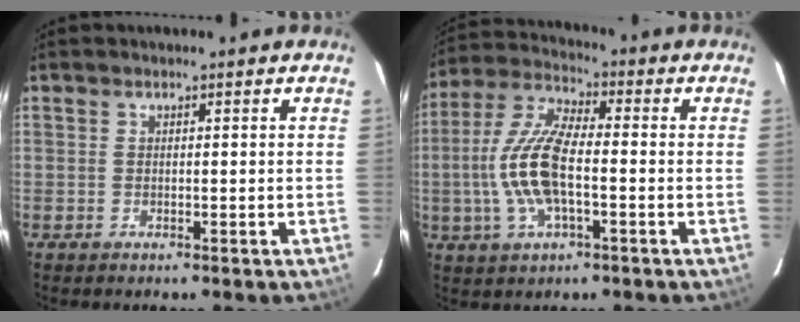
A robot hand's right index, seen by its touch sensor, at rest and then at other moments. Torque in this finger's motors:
{"motor_torque": [1.83, -0.31, 0.42, 0.21]}